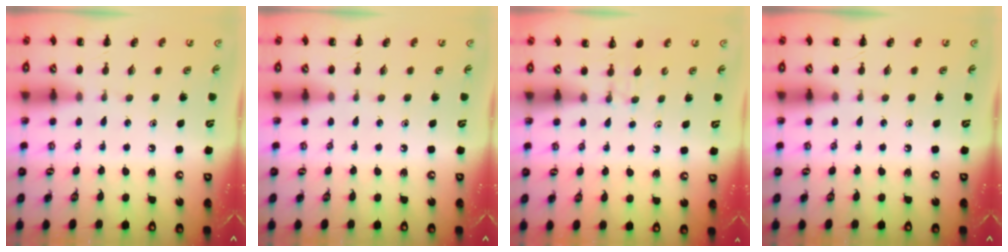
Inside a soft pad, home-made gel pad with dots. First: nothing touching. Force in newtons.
{"total": 0.0}
{"total": 2.9, "press": 2.7, "slide": 1.1}
{"total": 0.0}